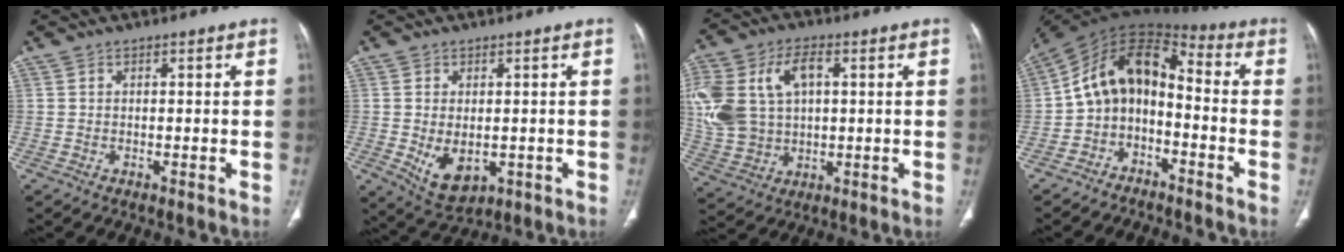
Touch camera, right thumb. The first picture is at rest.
{"total": 7.2, "force": [-1.2, 4.4, 5.5], "torque": [-0.086, -0.011, -0.002]}
{"total": 18.7, "force": [3.6, 12.6, 13.3], "torque": [-0.305, 0.015, 0.079]}
{"total": 12.5, "force": [-3.4, 8.5, 8.6], "torque": [-0.127, 0.091, -0.069]}